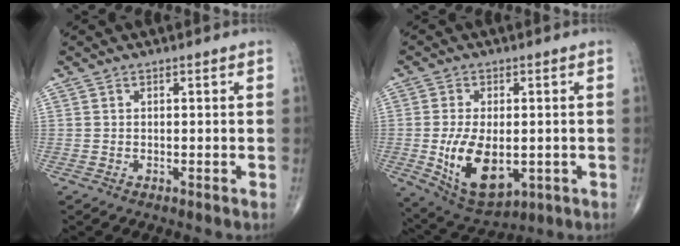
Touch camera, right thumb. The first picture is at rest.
{"total": 13.1, "force": [-2.1, 7.1, 10.7], "torque": [-0.182, -0.013, -0.016]}